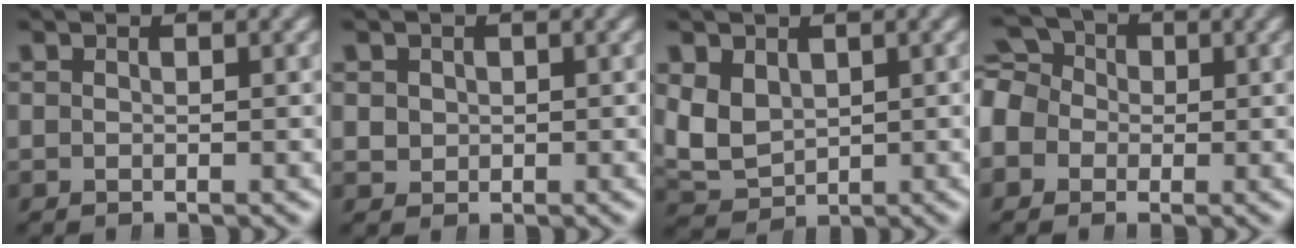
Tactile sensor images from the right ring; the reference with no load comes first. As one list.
[{"total": 1.9, "force": [0.2, 1.8, 0.4], "torque": [-0.021, -0.013, 0.016]}, {"total": 6.2, "force": [-0.2, 5.5, 2.7], "torque": [-0.093, -0.033, 0.015]}, {"total": 8.3, "force": [0.6, 7.5, 3.7], "torque": [-0.082, -0.002, -0.002]}]